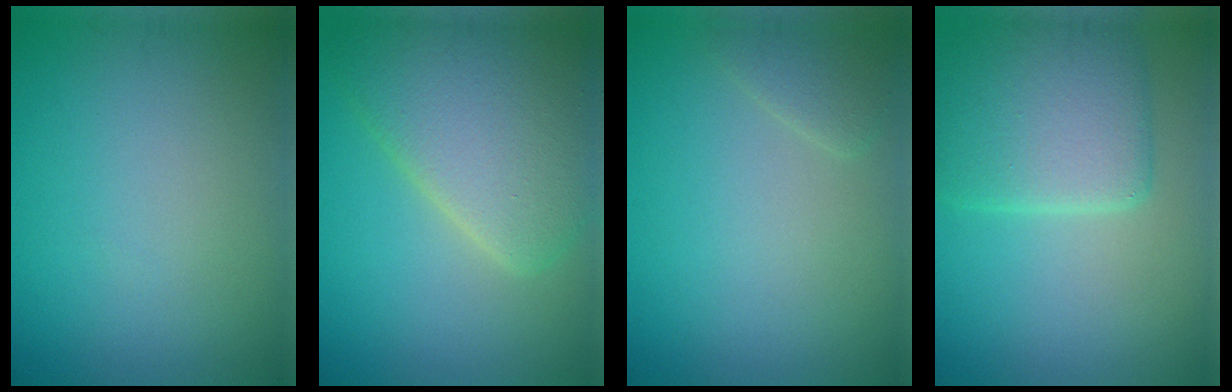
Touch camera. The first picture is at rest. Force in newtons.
{"total": 8.3, "press": 8.3, "slide": 0.6}
{"total": 1.3, "press": 1.3, "slide": 0.2}
{"total": 6.3, "press": 6.2, "slide": 0.5}